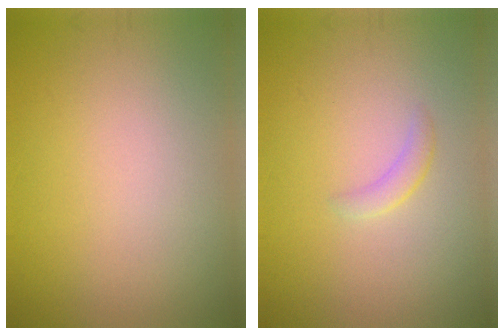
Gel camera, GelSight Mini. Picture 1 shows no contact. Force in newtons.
{"total": 1.2, "press": 1.2, "slide": 0.1}